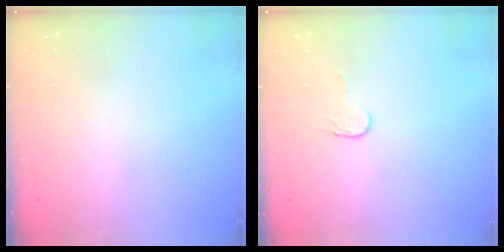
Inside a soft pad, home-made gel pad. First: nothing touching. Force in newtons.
{"total": 2.7, "press": 2.7, "slide": 0.2}